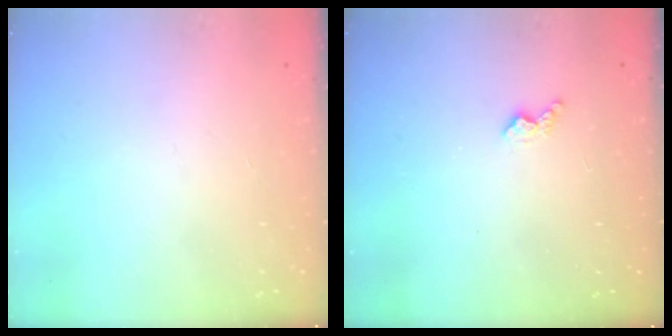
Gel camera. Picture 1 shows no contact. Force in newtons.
{"total": 3.0, "press": 3.0, "slide": 0.5}